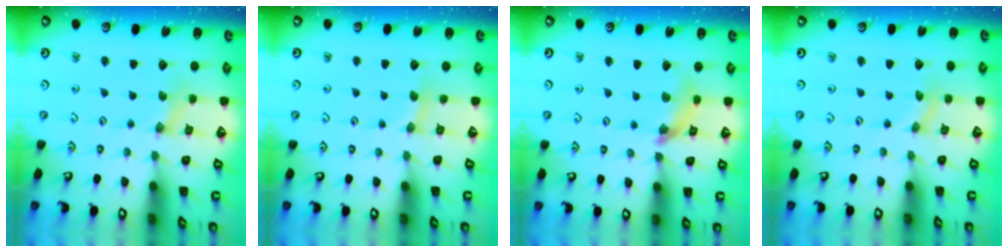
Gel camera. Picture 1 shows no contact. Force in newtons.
{"total": 2.0, "press": 1.9, "slide": 0.4}
{"total": 7.8, "press": 7.7, "slide": 0.9}
{"total": 0.0}